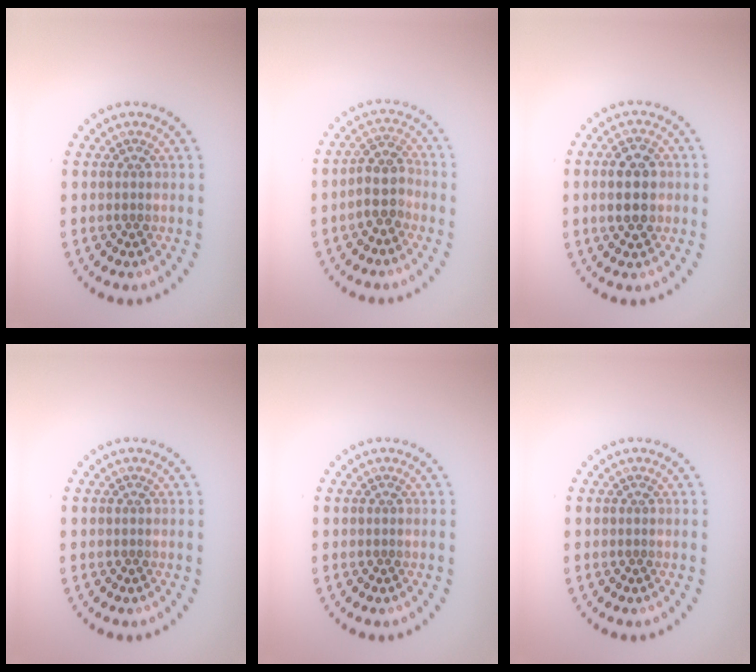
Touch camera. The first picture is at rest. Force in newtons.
{"total": 3.0, "press": 2.7, "slide": 1.4}
{"total": 4.3, "press": 4.3, "slide": 0.4}
{"total": 0.0}
{"total": 0.0}
{"total": 0.0}